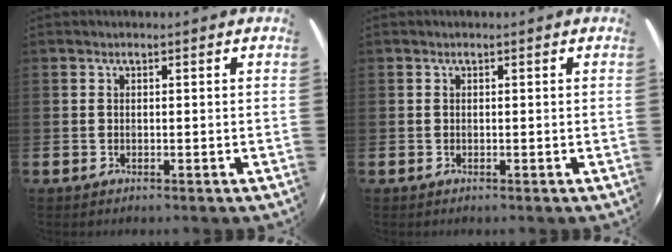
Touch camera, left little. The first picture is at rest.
{"total": 0.0}